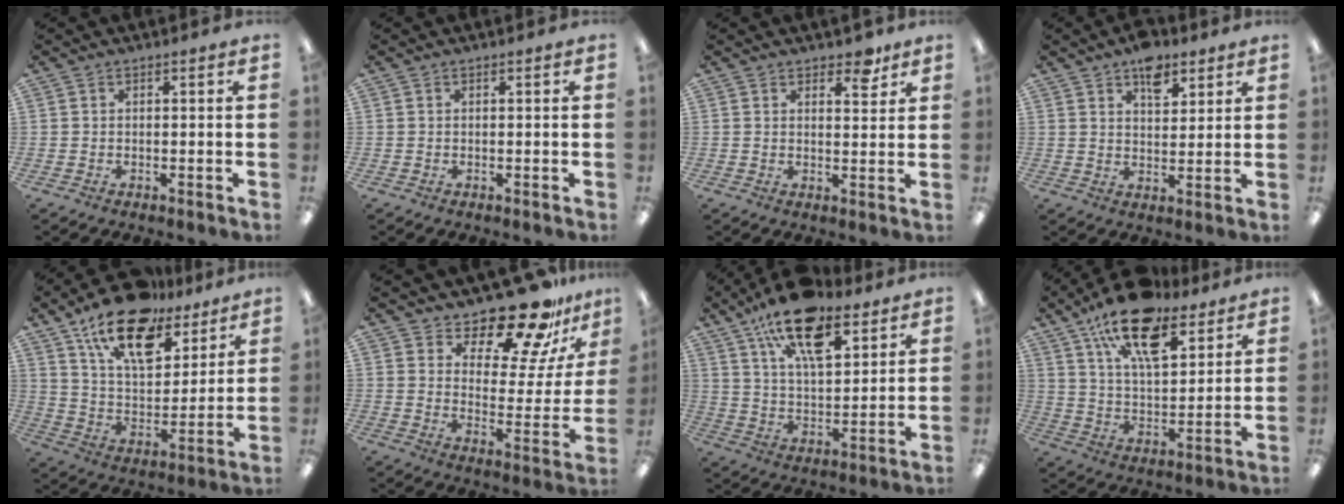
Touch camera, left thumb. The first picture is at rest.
{"total": 0.0}
{"total": 5.0, "force": [3.8, 2.4, 2.1], "torque": [-0.010, -0.020, 0.062]}
{"total": 8.0, "force": [5.2, 4.5, 4.2], "torque": [-0.048, -0.021, 0.089]}
{"total": 19.2, "force": [13.2, 9.2, 10.5], "torque": [-0.177, -0.071, 0.230]}
{"total": 18.6, "force": [15.7, 5.5, 8.3], "torque": [-0.132, -0.123, 0.266]}
{"total": 18.7, "force": [11.7, 8.4, 11.9], "torque": [-0.194, -0.049, 0.200]}
{"total": 18.7, "force": [12.5, 8.3, 11.2], "torque": [-0.187, -0.058, 0.217]}